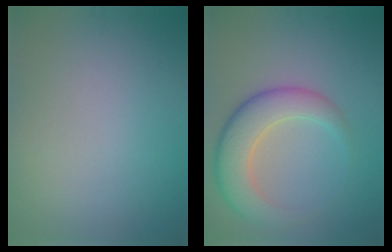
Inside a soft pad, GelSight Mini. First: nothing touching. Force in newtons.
{"total": 6.0, "press": 6.0, "slide": 0.2}